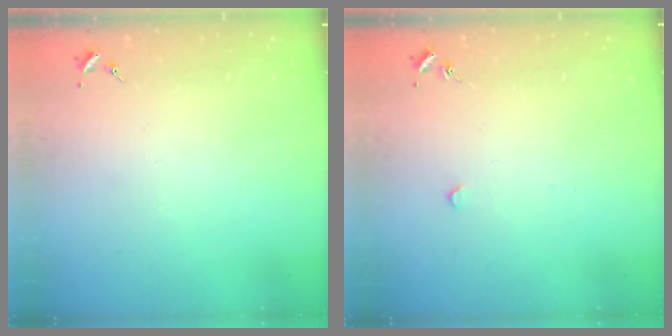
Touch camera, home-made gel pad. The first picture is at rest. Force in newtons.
{"total": 3.0, "press": 2.9, "slide": 0.4}